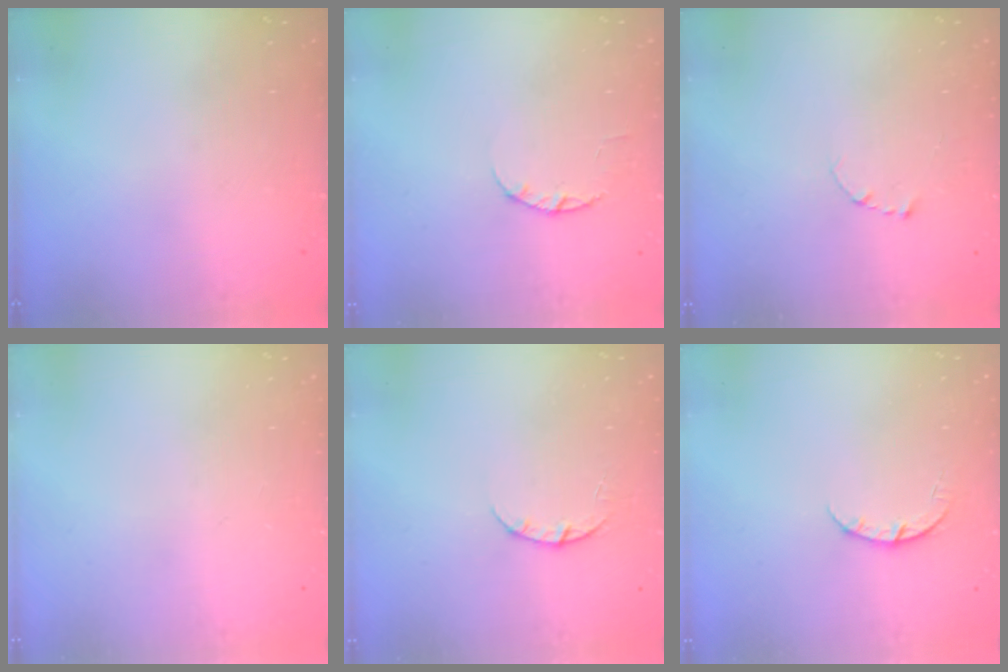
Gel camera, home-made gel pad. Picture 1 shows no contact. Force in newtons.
{"total": 2.4, "press": 2.3, "slide": 0.4}
{"total": 2.3, "press": 2.3, "slide": 0.2}
{"total": 0.0}
{"total": 2.3, "press": 2.3, "slide": 0.3}
{"total": 3.6, "press": 3.6, "slide": 0.5}